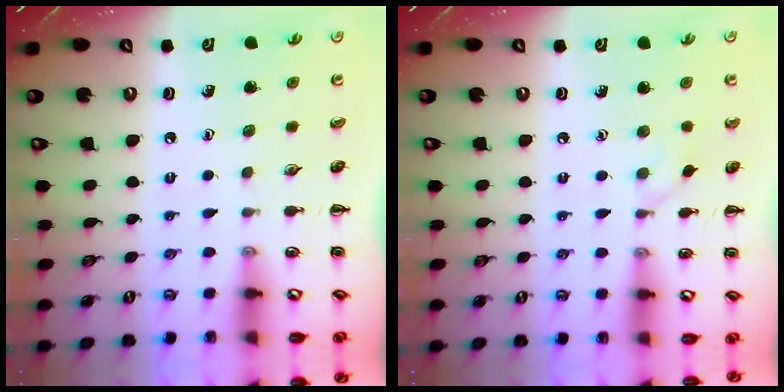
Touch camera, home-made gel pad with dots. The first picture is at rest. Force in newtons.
{"total": 2.7, "press": 2.5, "slide": 1.2}